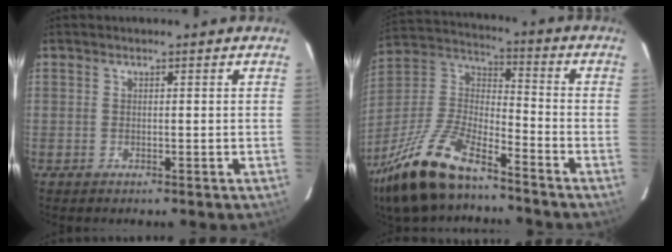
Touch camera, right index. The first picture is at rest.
{"total": 17.0, "force": [-12.5, 4.8, 10.5], "torque": [-0.233, -0.008, -0.233]}